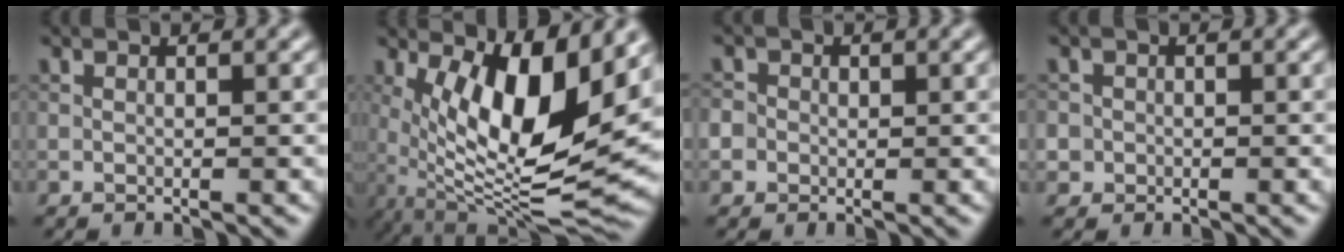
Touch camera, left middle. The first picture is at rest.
{"total": 12.1, "force": [2.5, 3.7, 11.3], "torque": [-0.199, -0.020, 0.050]}
{"total": 3.0, "force": [0.3, 2.7, 1.1], "torque": [-0.003, 0.019, -0.022]}
{"total": 1.5, "force": [-0.2, 1.5, 0.1], "torque": [0.009, 0.001, -0.005]}